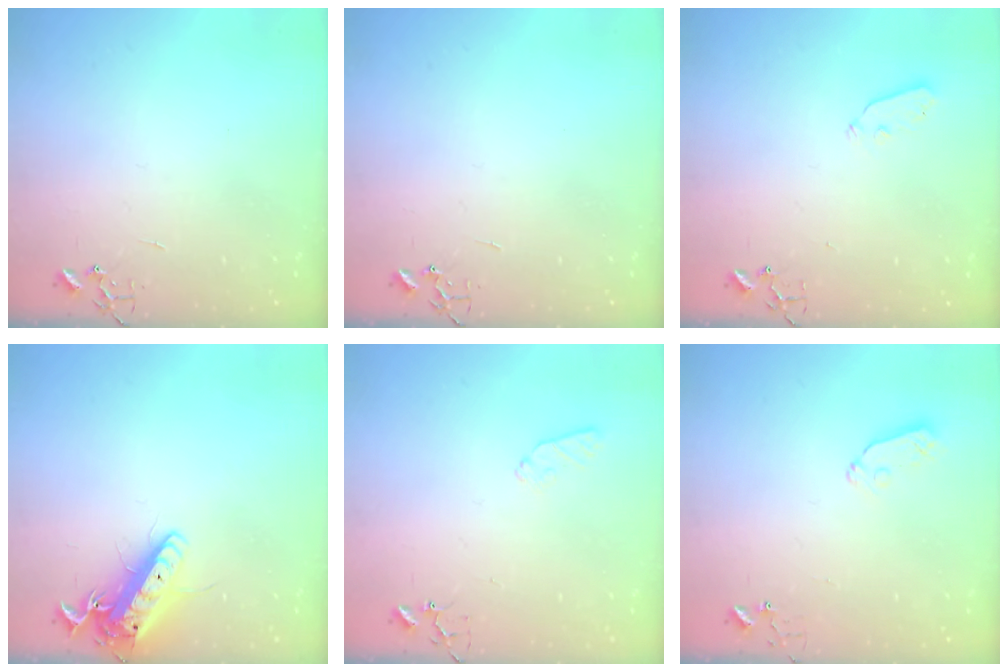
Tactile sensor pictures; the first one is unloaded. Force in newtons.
{"total": 0.0}
{"total": 3.1, "press": 3.0, "slide": 0.4}
{"total": 13.5, "press": 13.3, "slide": 2.3}
{"total": 5.3, "press": 5.2, "slide": 0.7}
{"total": 3.7, "press": 3.6, "slide": 0.5}